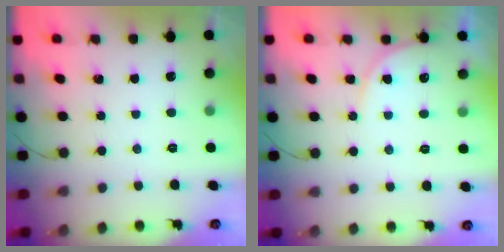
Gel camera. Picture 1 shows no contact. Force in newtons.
{"total": 5.8, "press": 5.8, "slide": 0.4}